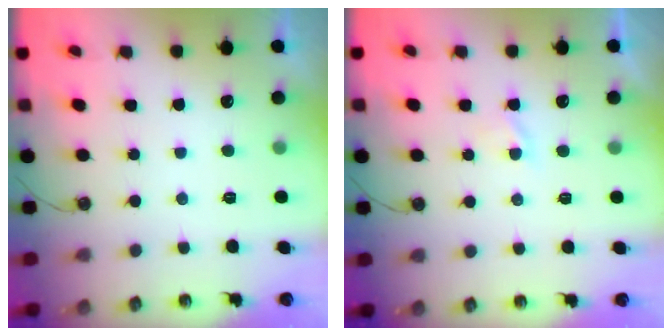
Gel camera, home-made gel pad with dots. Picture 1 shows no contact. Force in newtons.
{"total": 0.9, "press": 0.9, "slide": 0.1}